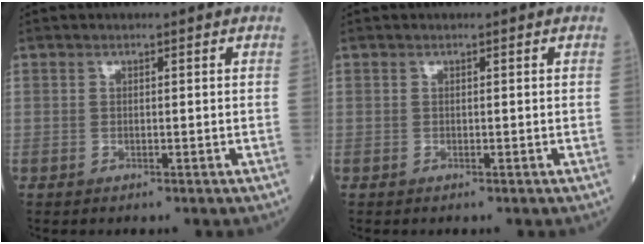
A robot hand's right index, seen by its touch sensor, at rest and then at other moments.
{"total": 0.0}